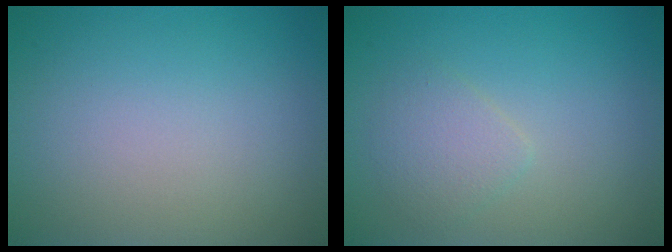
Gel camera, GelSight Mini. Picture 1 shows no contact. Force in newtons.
{"total": 1.9, "press": 1.9, "slide": 0.1}